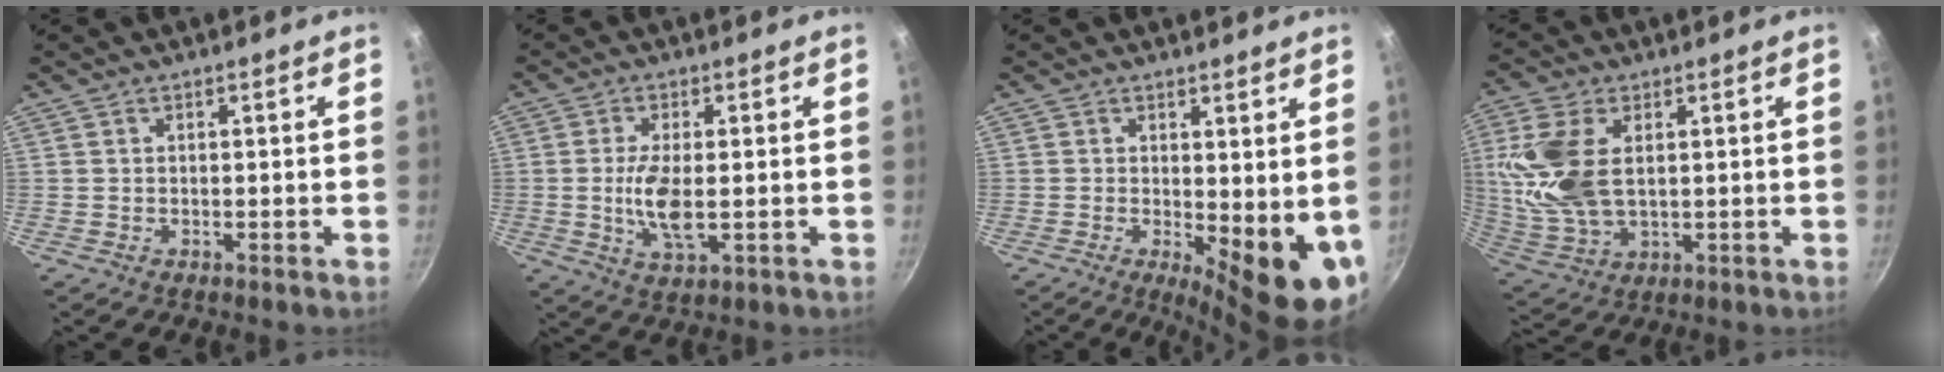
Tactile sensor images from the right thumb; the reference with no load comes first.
{"total": 7.4, "force": [-0.5, 3.0, 6.7], "torque": [-0.135, -0.011, -0.005]}
{"total": 11.4, "force": [-1.2, 3.9, 10.7], "torque": [-0.135, -0.025, -0.005]}
{"total": 14.5, "force": [2.3, 8.4, 11.6], "torque": [-0.257, -0.003, 0.054]}